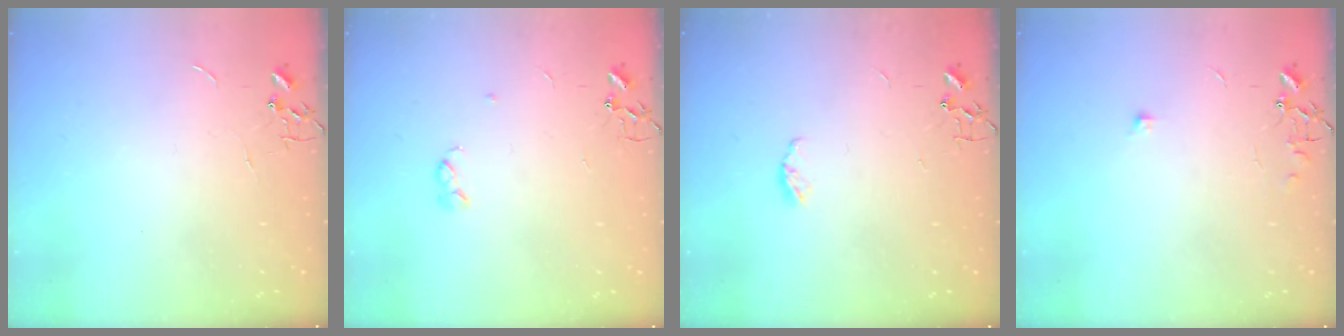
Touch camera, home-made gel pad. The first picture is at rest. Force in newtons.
{"total": 3.3, "press": 3.2, "slide": 0.6}
{"total": 4.8, "press": 4.8, "slide": 0.5}
{"total": 6.5, "press": 6.5, "slide": 0.6}